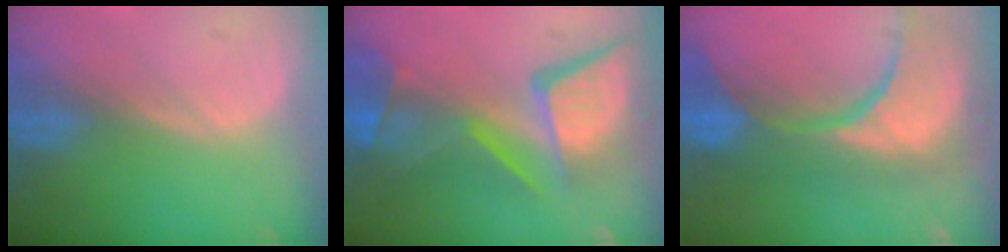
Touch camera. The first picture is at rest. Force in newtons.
{"total": 13.1, "press": 10.8, "slide": 7.5}
{"total": 13.5, "press": 11.8, "slide": 6.6}